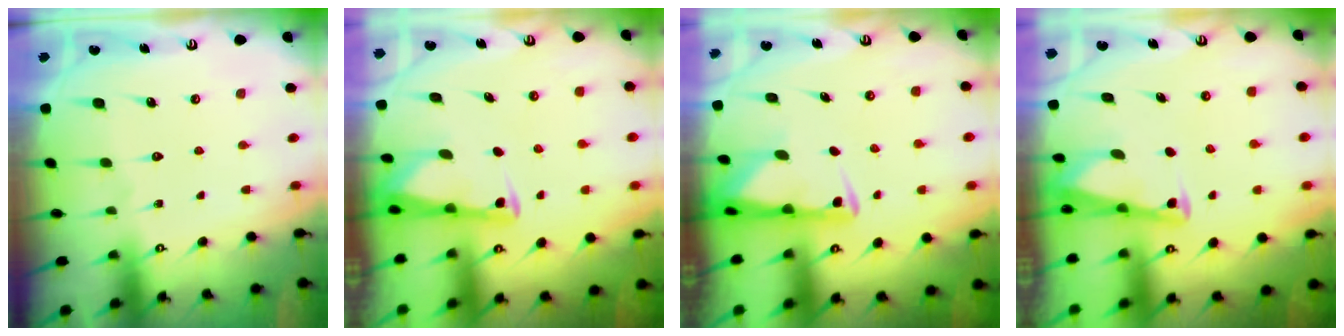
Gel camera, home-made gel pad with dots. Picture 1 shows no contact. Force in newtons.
{"total": 3.3, "press": 3.3, "slide": 0.3}
{"total": 2.8, "press": 2.8, "slide": 0.6}
{"total": 2.8, "press": 2.7, "slide": 0.4}